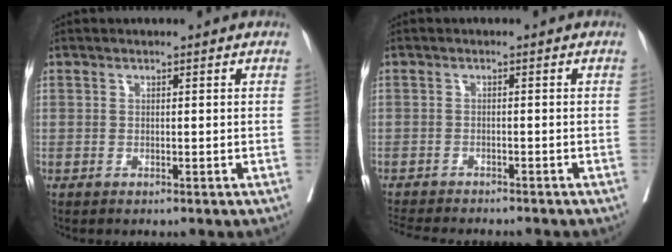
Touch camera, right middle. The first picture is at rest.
{"total": 9.9, "force": [-9.0, 1.5, 3.7], "torque": [-0.060, -0.012, -0.127]}